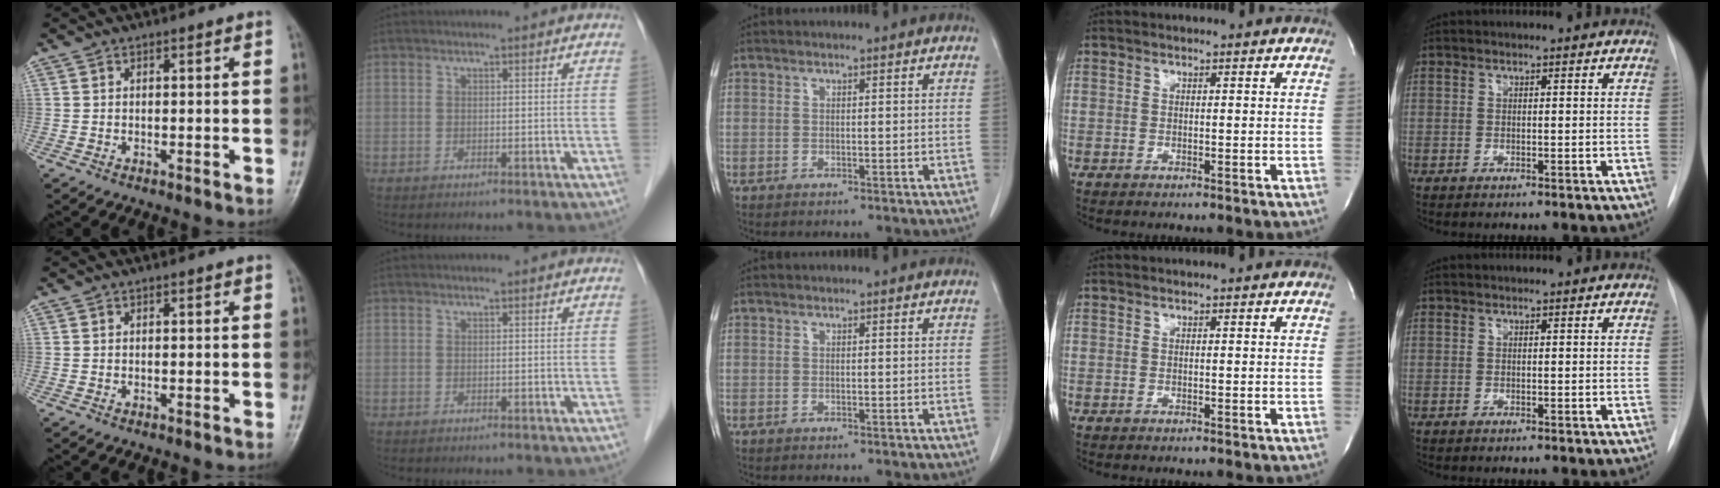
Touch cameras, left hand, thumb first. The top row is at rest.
{}